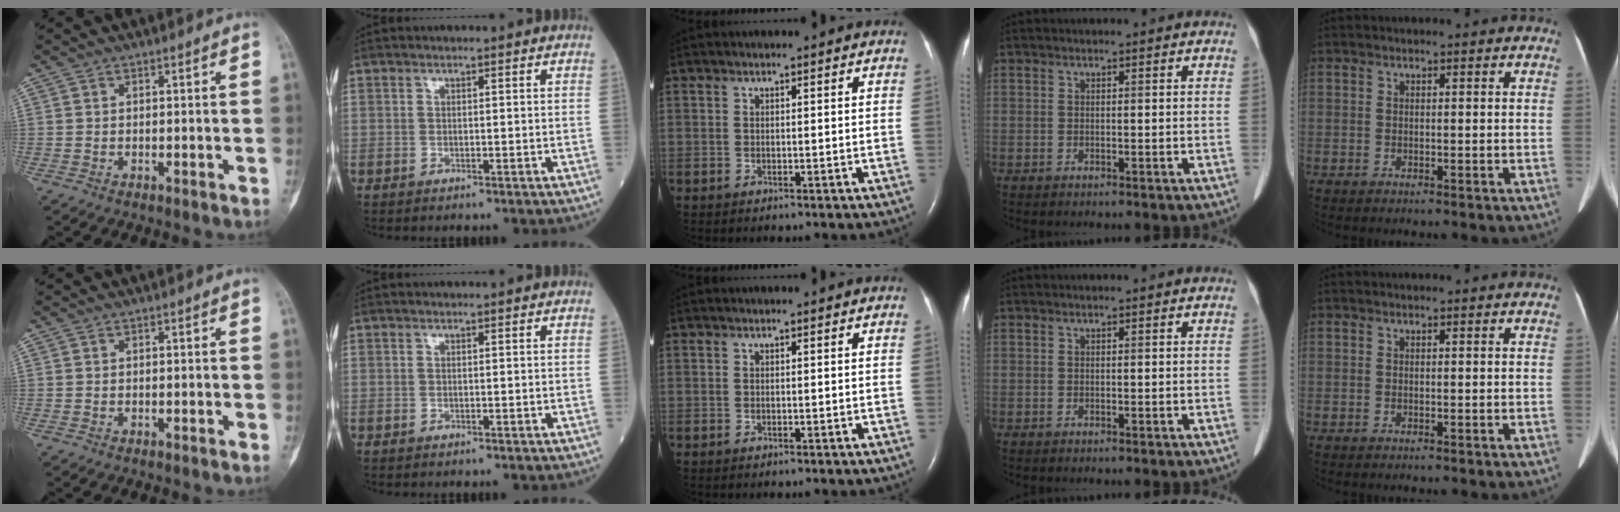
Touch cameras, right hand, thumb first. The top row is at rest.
{}